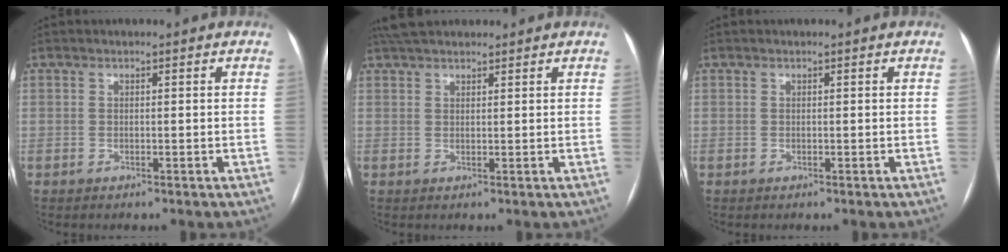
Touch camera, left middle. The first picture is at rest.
{"total": 5.6, "force": [4.8, 1.7, 2.3], "torque": [-0.038, 0.038, 0.086]}
{"total": 0.0}